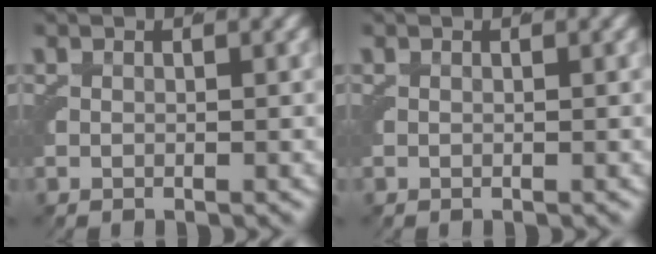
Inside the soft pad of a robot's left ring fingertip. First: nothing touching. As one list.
[{"total": 0.0}]